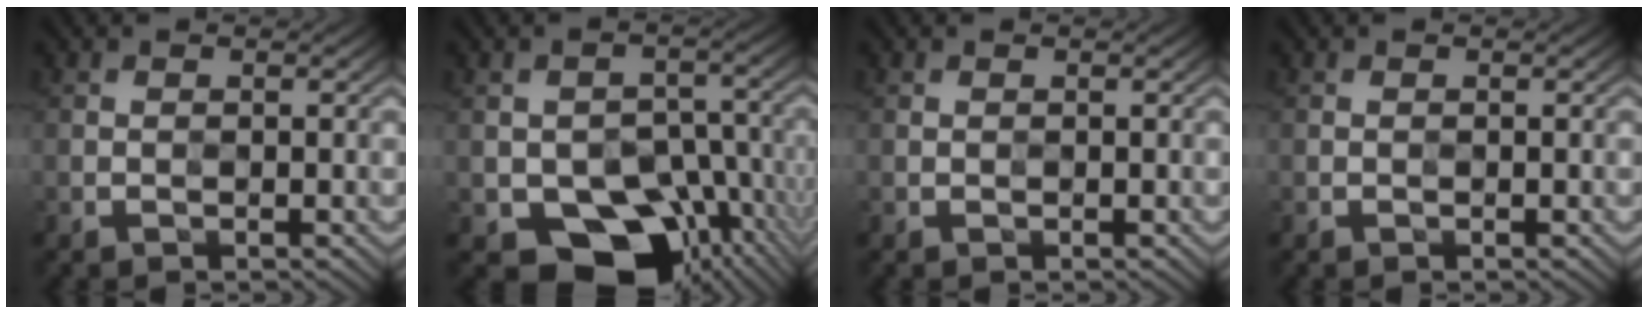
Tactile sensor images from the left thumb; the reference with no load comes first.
{"total": 14.0, "force": [-6.8, 9.1, 8.2], "torque": [-0.112, -0.020, -0.098]}
{"total": 0.0}
{"total": 0.0}